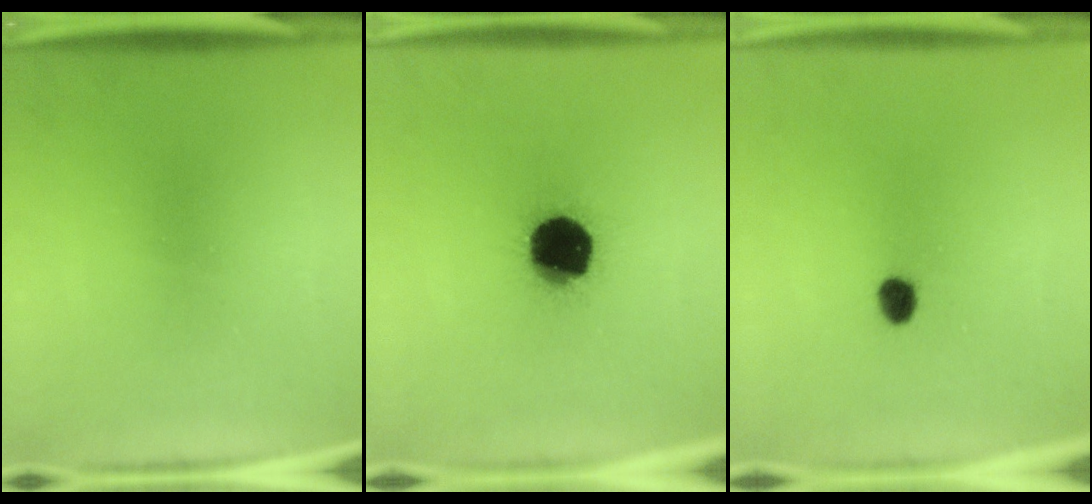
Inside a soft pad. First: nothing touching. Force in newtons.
{"total": 19.0}
{"total": 2.8}